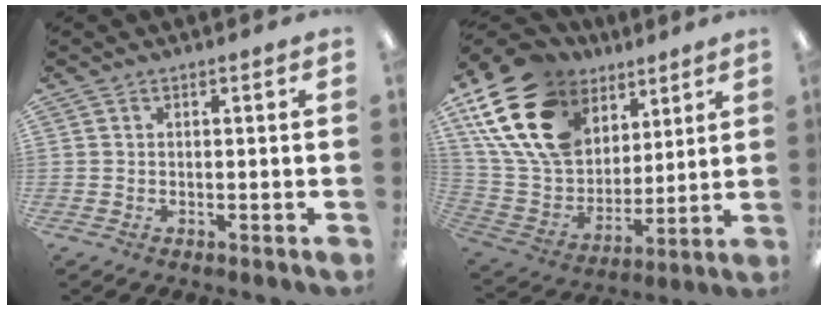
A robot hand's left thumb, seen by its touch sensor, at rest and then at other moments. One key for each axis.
{"total": 23.0, "fx": 11.2, "fy": 15.7, "fz": 12.5, "tx": -0.263, "ty": -0.038, "tz": 0.210}